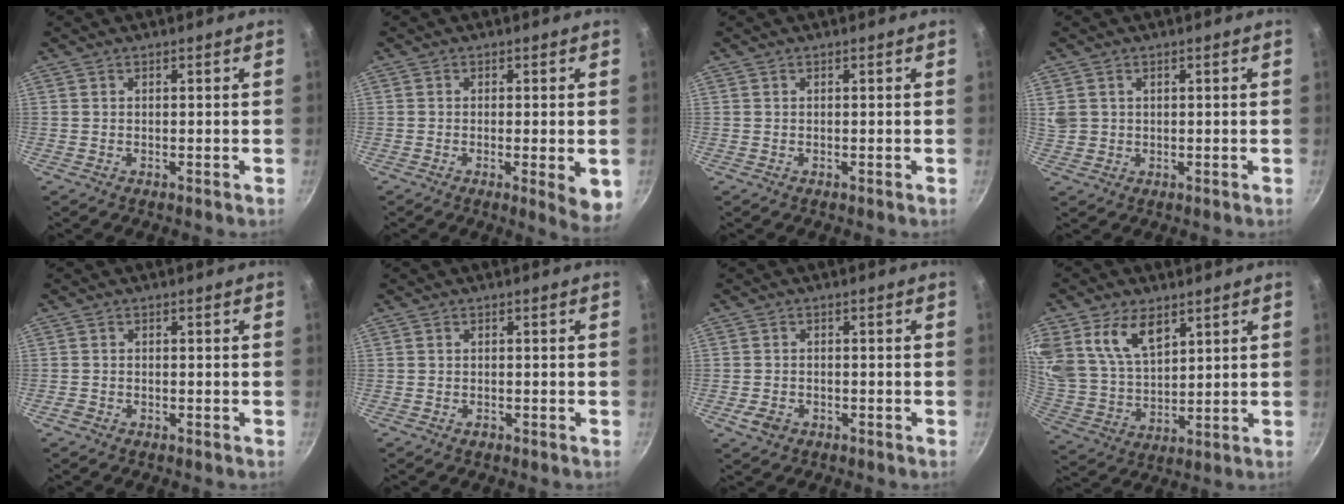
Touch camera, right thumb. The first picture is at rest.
{"total": 5.9, "force": [-1.2, 1.3, 5.6], "torque": [-0.070, -0.010, -0.015]}
{"total": 0.0}
{"total": 3.7, "force": [1.3, 3.1, 1.6], "torque": [-0.021, 0.001, 0.030]}
{"total": 1.2, "force": [-0.8, 0.7, 0.4], "torque": [-0.016, 0.006, -0.017]}
{"total": 0.9, "force": [-0.5, 0.6, 0.4], "torque": [-0.007, 0.003, -0.010]}
{"total": 3.4, "force": [-1.6, 2.4, 1.7], "torque": [-0.033, 0.013, -0.028]}
{"total": 13.0, "force": [6.8, 7.7, 7.9], "torque": [-0.137, -0.035, 0.141]}